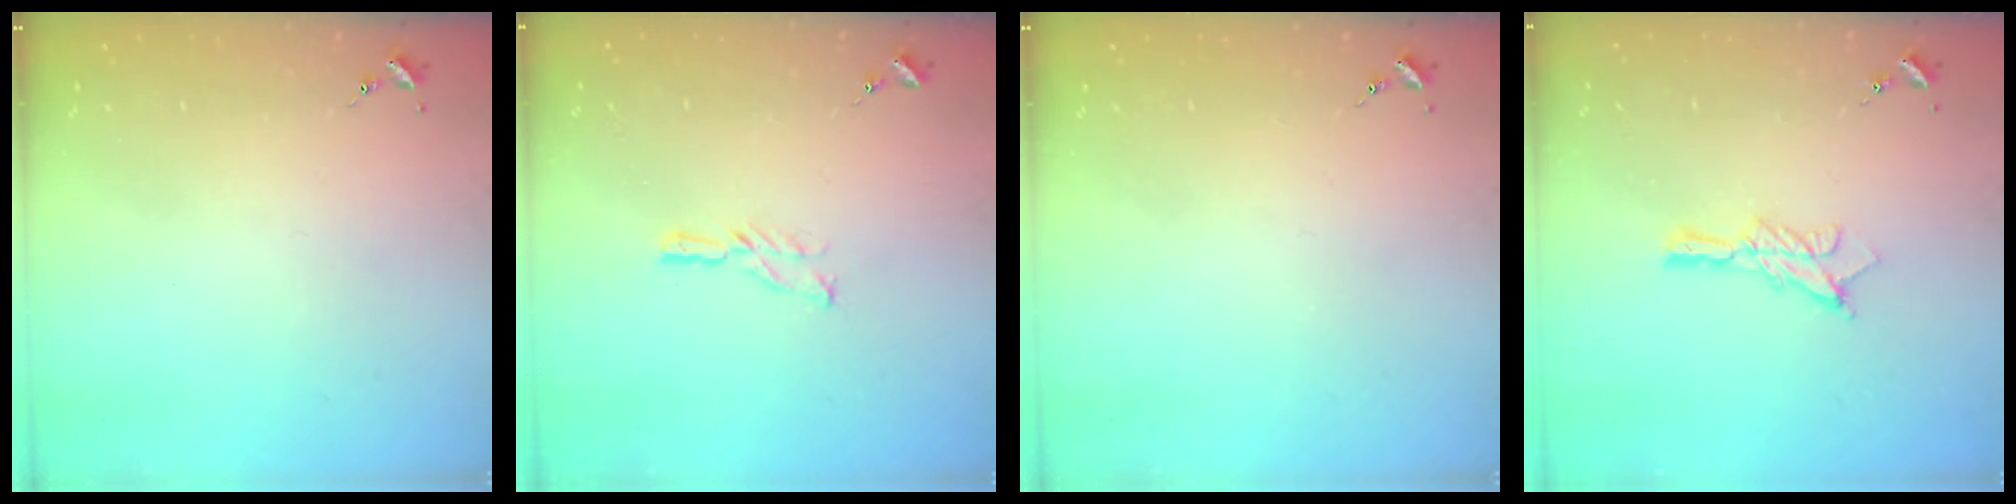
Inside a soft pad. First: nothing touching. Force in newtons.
{"total": 5.7, "press": 5.7, "slide": 0.1}
{"total": 0.0}
{"total": 9.5, "press": 9.5, "slide": 0.4}